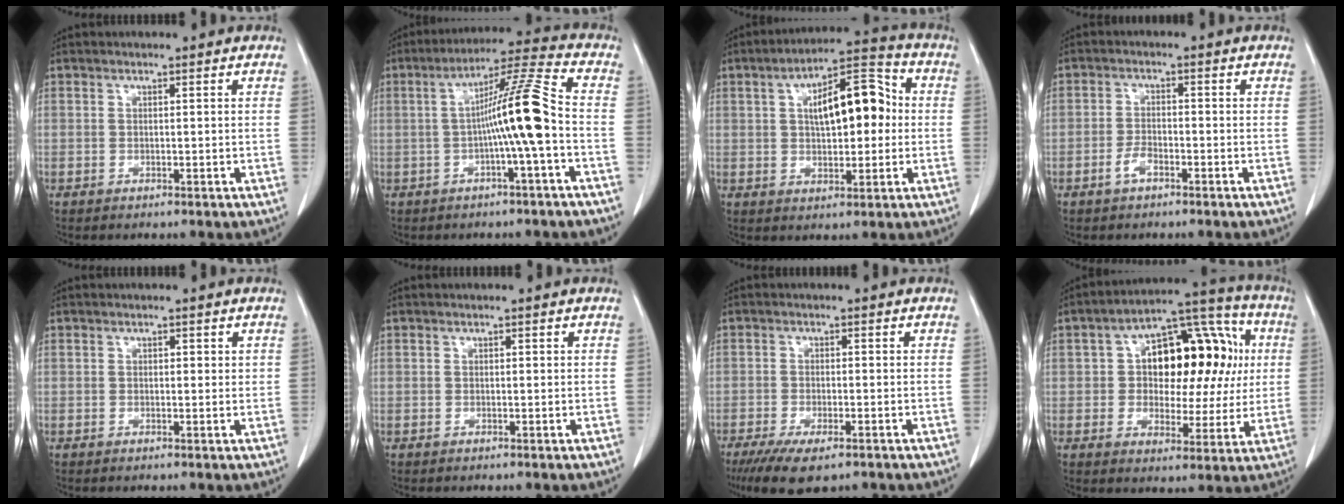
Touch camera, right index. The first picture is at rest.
{"total": 10.5, "force": [-1.4, -1.1, 10.4], "torque": [-0.175, 0.018, -0.028]}
{"total": 12.2, "force": [1.6, 5.0, 11.0], "torque": [-0.175, 0.035, 0.025]}
{"total": 2.5, "force": [-1.5, 1.1, 1.7], "torque": [-0.031, 0.004, -0.028]}
{"total": 1.2, "force": [0.4, 0.8, 0.8], "torque": [-0.006, 0.000, 0.005]}
{"total": 0.0}
{"total": 8.0, "force": [-5.5, 2.4, 5.3], "torque": [-0.084, -0.017, -0.086]}
{"total": 16.6, "force": [2.7, 9.1, 13.7], "torque": [-0.180, 0.054, 0.041]}